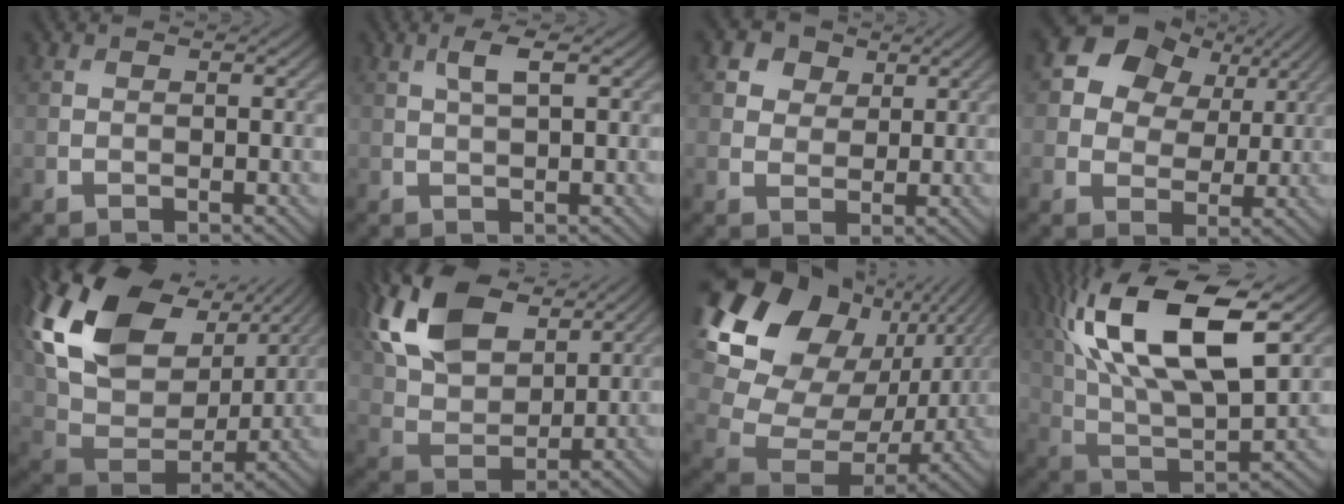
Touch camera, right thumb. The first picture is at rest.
{"total": 2.6, "force": [1.0, 0.5, 2.3], "torque": [-0.049, 0.007, 0.018]}
{"total": 5.9, "force": [3.3, 4.2, 2.4], "torque": [-0.079, -0.005, 0.061]}
{"total": 11.1, "force": [5.3, 8.3, 5.2], "torque": [-0.137, 0.032, 0.092]}
{"total": 17.2, "force": [7.3, 11.0, 11.2], "torque": [-0.261, 0.014, 0.141]}
{"total": 14.1, "force": [7.2, 7.8, 9.2], "torque": [-0.226, 0.027, 0.132]}
{"total": 19.6, "force": [7.1, 14.4, 11.2], "torque": [-0.271, 0.023, 0.146]}
{"total": 18.9, "force": [7.9, 7.6, 15.4], "torque": [-0.325, 0.029, 0.135]}